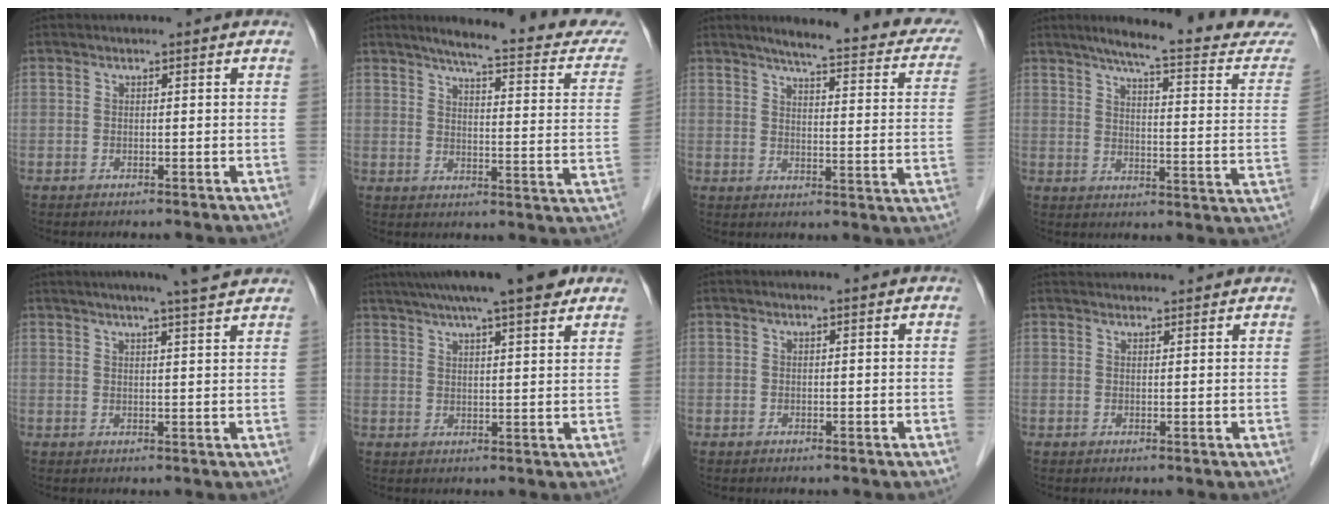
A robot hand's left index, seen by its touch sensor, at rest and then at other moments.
{"total": 19.4, "force": [16.8, 2.1, 9.5], "torque": [-0.109, -0.033, 0.192]}
{"total": 21.3, "force": [17.6, 3.2, 11.5], "torque": [-0.135, -0.018, 0.196]}
{"total": 19.5, "force": [17.4, 0.7, 8.9], "torque": [-0.114, -0.058, 0.206]}
{"total": 8.3, "force": [7.0, -0.3, 4.4], "torque": [-0.065, 0.013, 0.080]}
{"total": 14.3, "force": [11.2, 1.5, 8.8], "torque": [-0.140, 0.026, 0.156]}
{"total": 0.0}
{"total": 4.0, "force": [3.9, 0.5, 0.6], "torque": [-0.007, 0.031, 0.051]}